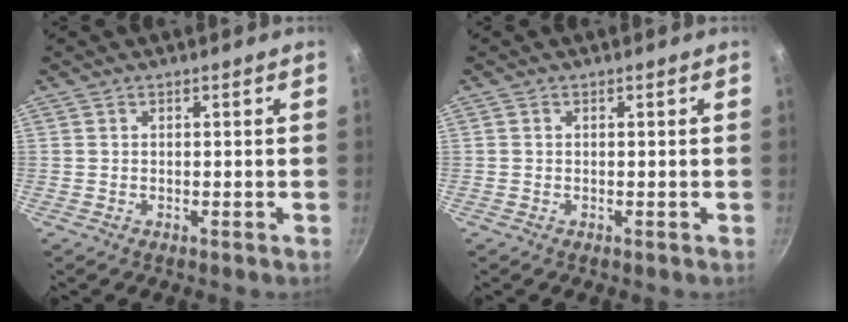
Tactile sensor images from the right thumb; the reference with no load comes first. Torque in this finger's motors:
{"motor_torque": [-0.22, -0.09, 0.34, 0.17, 0.02]}